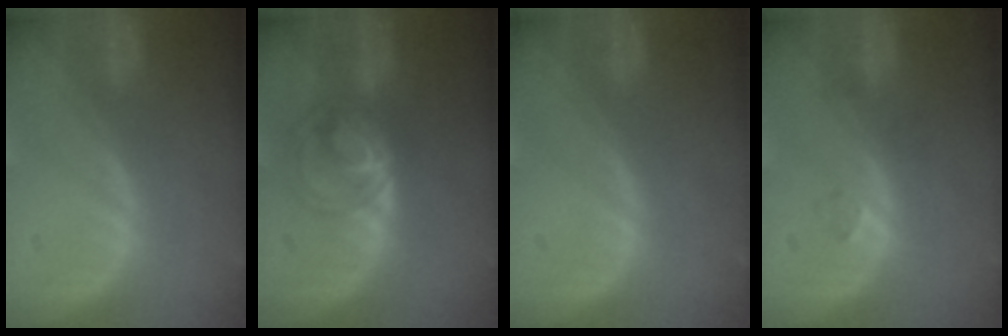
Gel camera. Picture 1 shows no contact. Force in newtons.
{"total": 6.6, "press": 5.8, "slide": 3.2}
{"total": 0.0}
{"total": 2.7, "press": 2.3, "slide": 1.5}